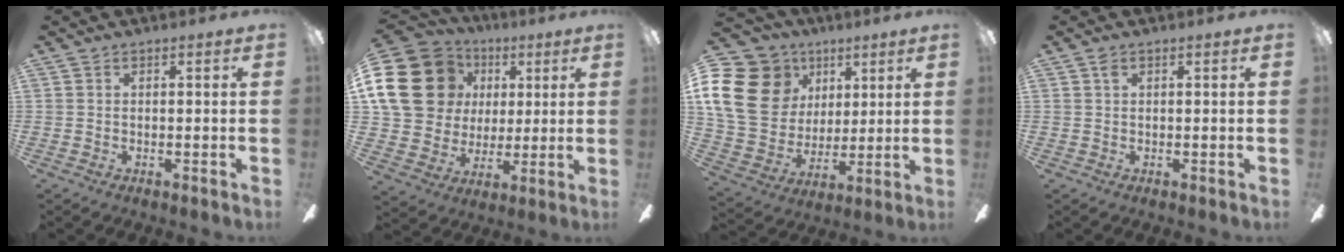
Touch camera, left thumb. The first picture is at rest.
{"total": 21.7, "force": [5.8, 18.0, 10.7], "torque": [-0.213, -0.005, 0.117]}
{"total": 21.6, "force": [7.3, 17.3, 10.6], "torque": [-0.230, -0.023, 0.142]}
{"total": 1.0, "force": [0.5, 0.5, 0.7], "torque": [-0.015, 0.003, 0.009]}